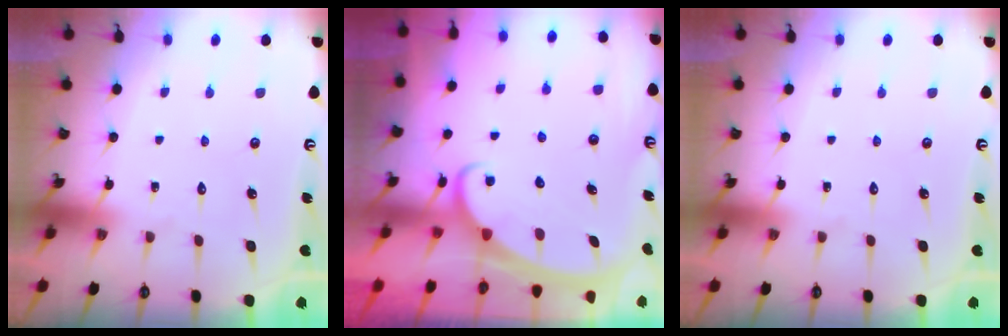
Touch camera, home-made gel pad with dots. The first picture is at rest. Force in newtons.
{"total": 2.3, "press": 2.3, "slide": 0.3}
{"total": 0.0}